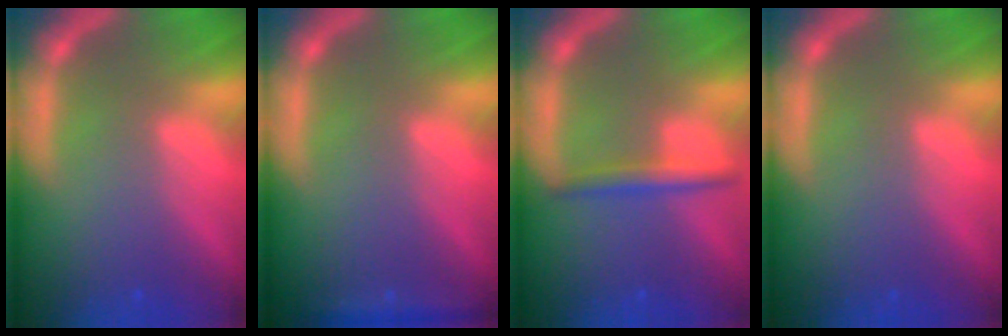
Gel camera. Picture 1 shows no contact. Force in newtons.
{"total": 1.9}
{"total": 2.5}
{"total": 0.0}